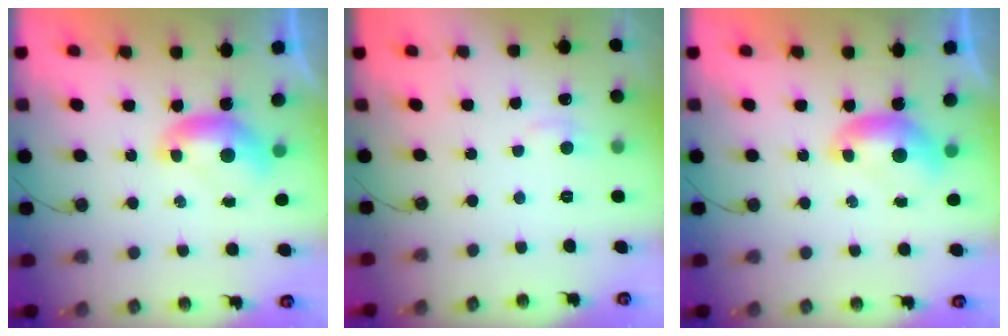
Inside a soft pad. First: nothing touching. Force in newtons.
{"total": 1.8, "press": 1.7, "slide": 0.6}
{"total": 0.0}